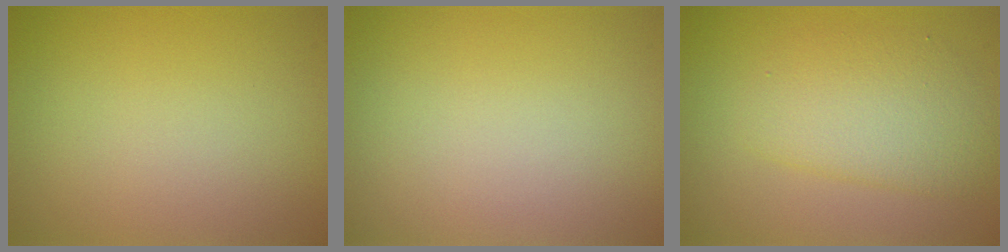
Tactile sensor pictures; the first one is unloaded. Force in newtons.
{"total": 0.0}
{"total": 4.1, "press": 4.0, "slide": 0.1}